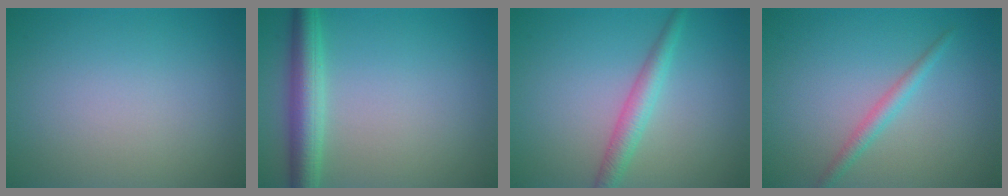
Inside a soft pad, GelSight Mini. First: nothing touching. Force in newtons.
{"total": 4.1, "press": 4.1, "slide": 0.1}
{"total": 2.6, "press": 2.6, "slide": 0.2}
{"total": 1.7, "press": 1.7, "slide": 0.1}